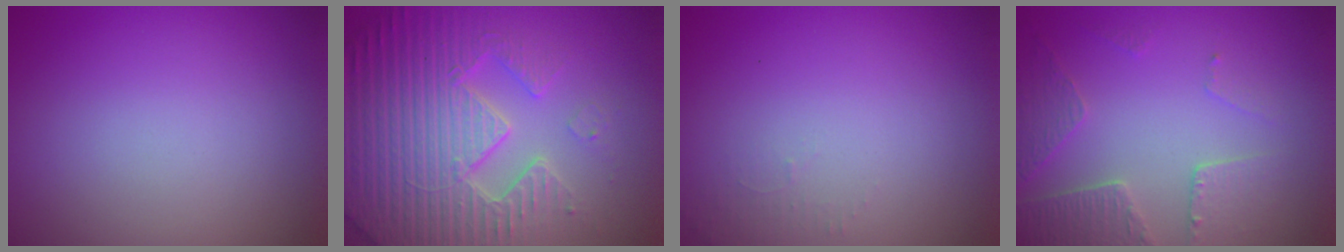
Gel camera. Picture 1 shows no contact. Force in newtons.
{"total": 7.7, "press": 7.4, "slide": 1.9}
{"total": 1.0, "press": 0.9, "slide": 0.3}
{"total": 4.5, "press": 3.3, "slide": 3.1}